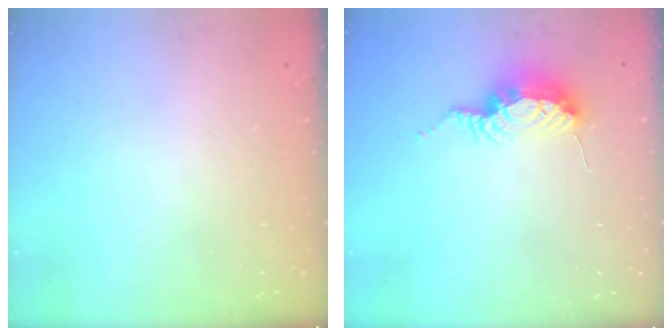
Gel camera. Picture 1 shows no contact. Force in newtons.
{"total": 8.4, "press": 8.4, "slide": 1.0}